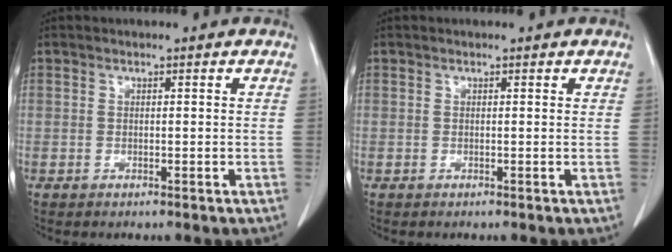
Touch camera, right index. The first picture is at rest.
{"total": 0.0}